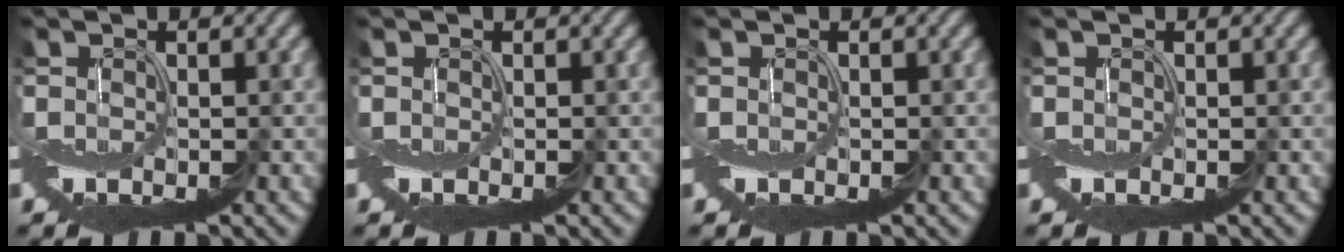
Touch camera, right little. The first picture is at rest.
{"total": 0.0}
{"total": 0.0}
{"total": 0.0}